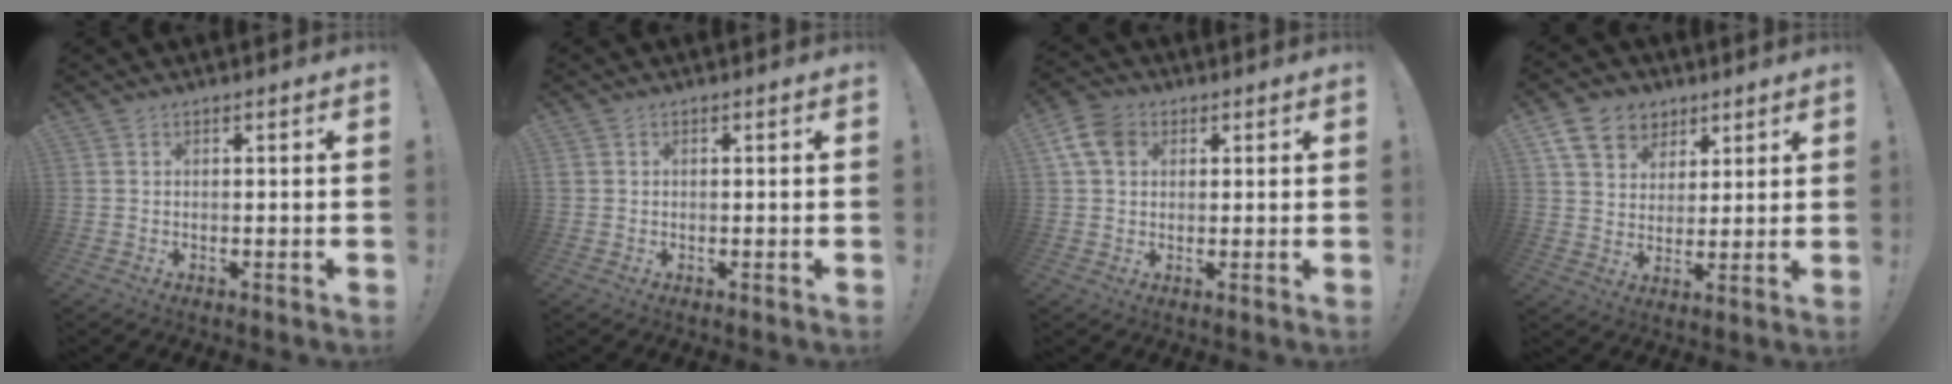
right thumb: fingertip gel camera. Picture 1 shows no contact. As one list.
[{"total": 1.0, "force": [0.1, 0.9, 0.3], "torque": [-0.004, 0.002, 0.003]}, {"total": 8.5, "force": [3.0, 6.3, 4.8], "torque": [-0.090, 0.002, 0.061]}, {"total": 11.7, "force": [6.1, 9.0, 4.3], "torque": [-0.063, -0.033, 0.122]}]